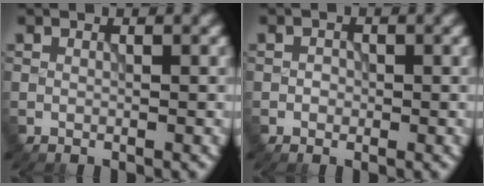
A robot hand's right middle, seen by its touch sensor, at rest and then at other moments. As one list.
[{"total": 0.8, "force": [-0.2, 0.7, 0.3], "torque": [-0.002, -0.001, -0.006]}]